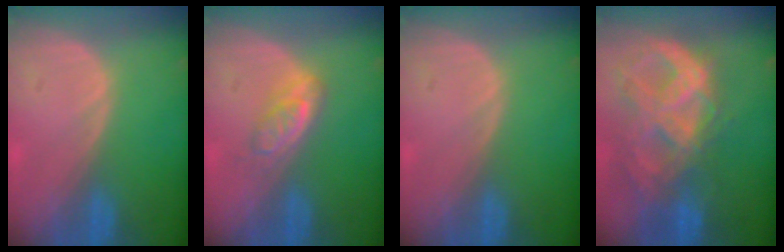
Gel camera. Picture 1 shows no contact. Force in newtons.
{"total": 3.8, "press": 3.8, "slide": 0.1}
{"total": 0.0}
{"total": 10.9, "press": 9.2, "slide": 5.8}